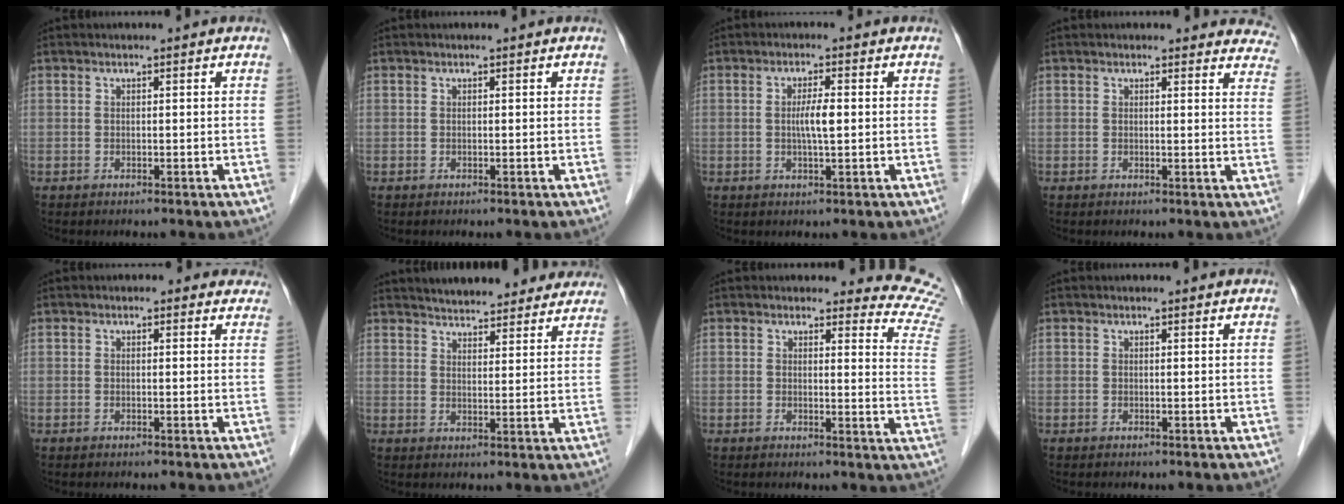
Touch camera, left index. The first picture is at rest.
{"total": 0.0}
{"total": 3.2, "force": [0.0, 0.3, 3.2], "torque": [-0.060, -0.001, 0.000]}
{"total": 9.3, "force": [8.9, 2.6, 0.8], "torque": [0.040, -0.030, 0.052]}
{"total": 2.3, "force": [1.8, 1.3, 0.5], "torque": [0.008, 0.001, 0.003]}
{"total": 16.7, "force": [15.3, 4.2, 5.4], "torque": [-0.061, 0.014, 0.189]}
{"total": 10.7, "force": [10.6, 0.9, 0.5], "torque": [0.031, -0.107, 0.067]}
{"total": 0.8, "force": [0.8, 0.1, 0.1], "torque": [-0.010, 0.001, 0.008]}